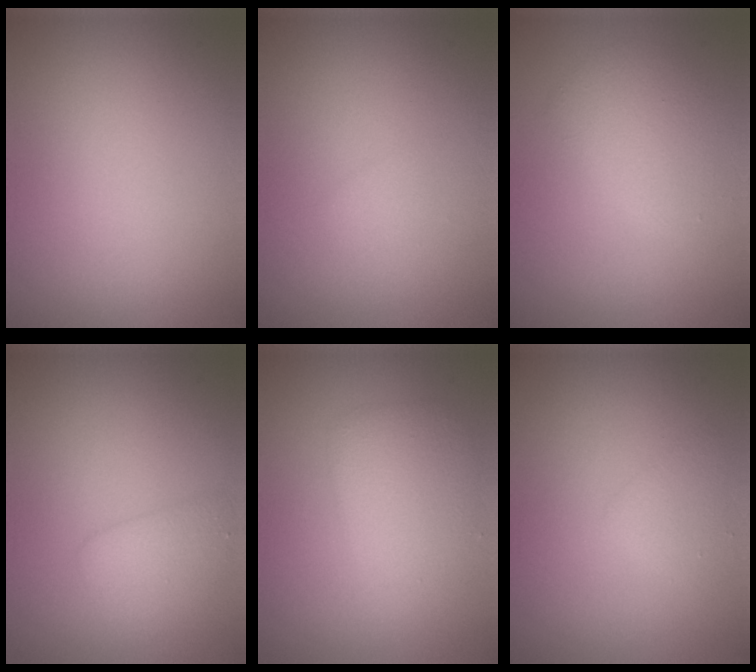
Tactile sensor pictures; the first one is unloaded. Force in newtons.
{"total": 0.7, "press": 0.7, "slide": 0.1}
{"total": 2.6, "press": 2.6, "slide": 0.2}
{"total": 2.3, "press": 2.3, "slide": 0.2}
{"total": 3.5, "press": 3.5, "slide": 0.1}
{"total": 1.4, "press": 1.4, "slide": 0.1}